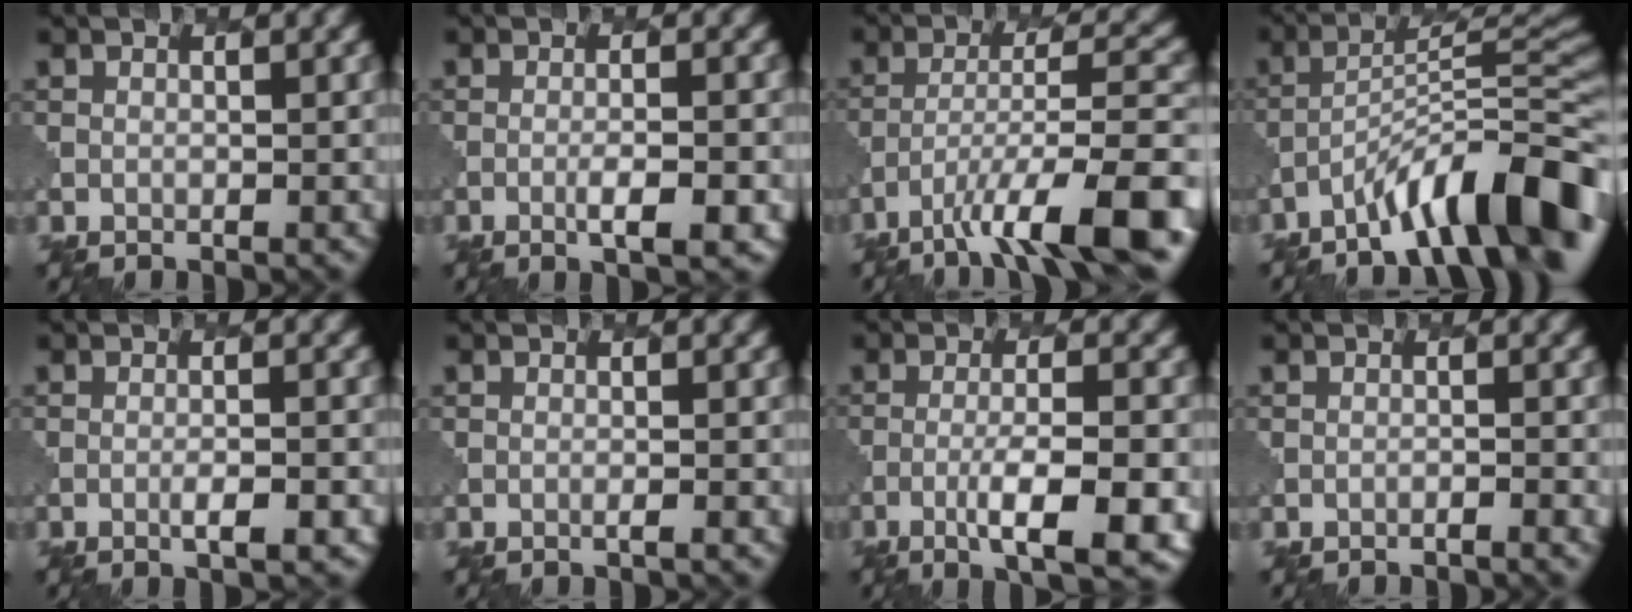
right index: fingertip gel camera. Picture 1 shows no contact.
{"total": 2.9, "force": [-0.9, 0.6, 2.7], "torque": [-0.040, 0.003, -0.015]}
{"total": 11.6, "force": [-7.2, 3.1, 8.6], "torque": [-0.137, 0.003, -0.123]}
{"total": 11.1, "force": [-7.2, 2.1, 8.1], "torque": [-0.117, 0.022, -0.117]}
{"total": 2.0, "force": [-0.6, 0.4, 1.9], "torque": [-0.025, 0.004, -0.011]}
{"total": 0.8, "force": [0.0, 0.2, 0.8], "torque": [-0.008, 0.000, -0.006]}
{"total": 7.2, "force": [-3.0, 1.6, 6.3], "torque": [-0.101, -0.001, -0.048]}
{"total": 1.1, "force": [-0.7, 0.2, 0.8], "torque": [-0.004, 0.000, -0.015]}